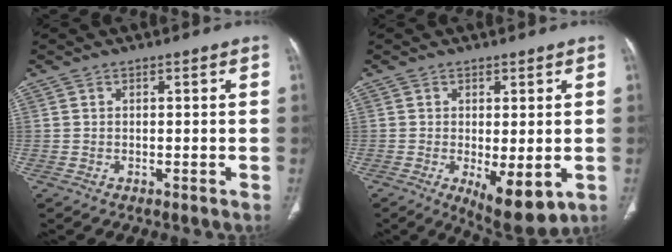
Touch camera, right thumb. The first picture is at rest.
{"total": 8.7, "force": [-2.3, 3.3, 7.7], "torque": [-0.112, -0.022, -0.023]}